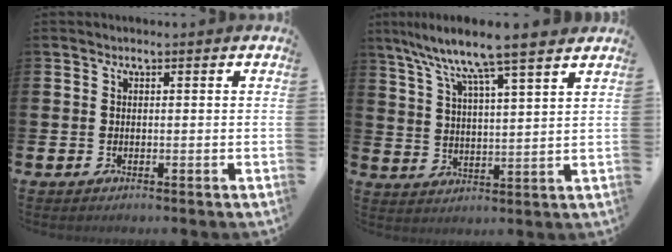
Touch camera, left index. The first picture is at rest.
{"total": 8.9, "force": [8.0, 0.2, 4.0], "torque": [-0.100, -0.049, 0.135]}